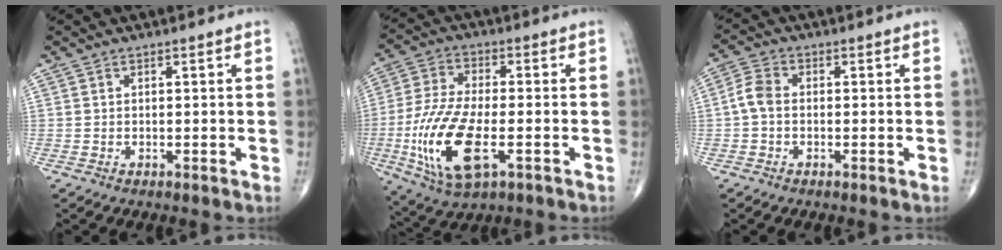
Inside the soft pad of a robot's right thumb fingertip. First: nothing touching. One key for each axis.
{"total": 16.5, "fx": -4.6, "fy": 6.8, "fz": 14.3, "tx": -0.308, "ty": 0.003, "tz": -0.077}
{"total": 3.9, "fx": -0.5, "fy": 2.6, "fz": 2.9, "tx": -0.060, "ty": 0.011, "tz": -0.019}